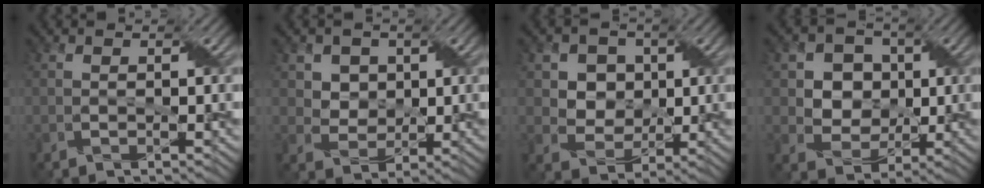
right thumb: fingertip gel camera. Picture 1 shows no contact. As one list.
[{"total": 4.7, "force": [2.1, 3.9, 1.5], "torque": [-0.066, -0.017, 0.056]}, {"total": 6.1, "force": [1.8, 5.3, 2.4], "torque": [-0.081, -0.006, 0.039]}, {"total": 6.9, "force": [1.2, 6.1, 2.9], "torque": [-0.082, 0.004, 0.016]}]